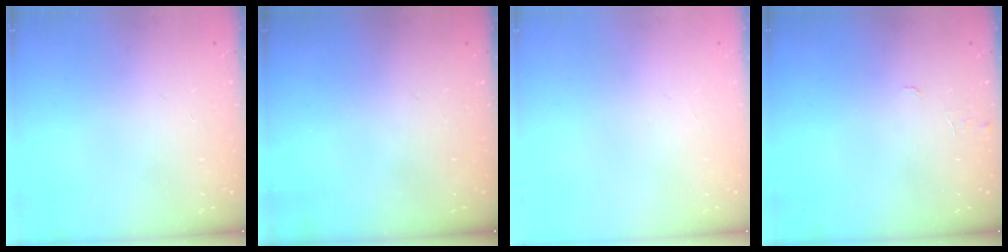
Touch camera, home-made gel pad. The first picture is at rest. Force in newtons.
{"total": 0.0}
{"total": 0.0}
{"total": 4.2, "press": 4.2, "slide": 0.3}